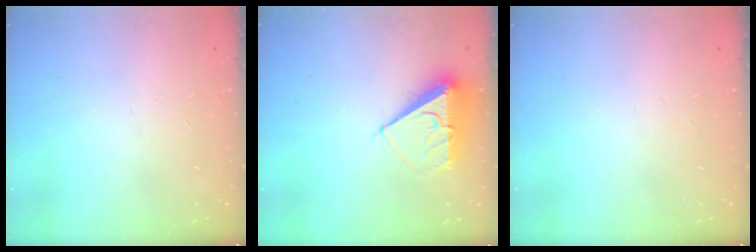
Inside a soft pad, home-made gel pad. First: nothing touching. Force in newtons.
{"total": 6.9, "press": 6.7, "slide": 1.2}
{"total": 0.0}